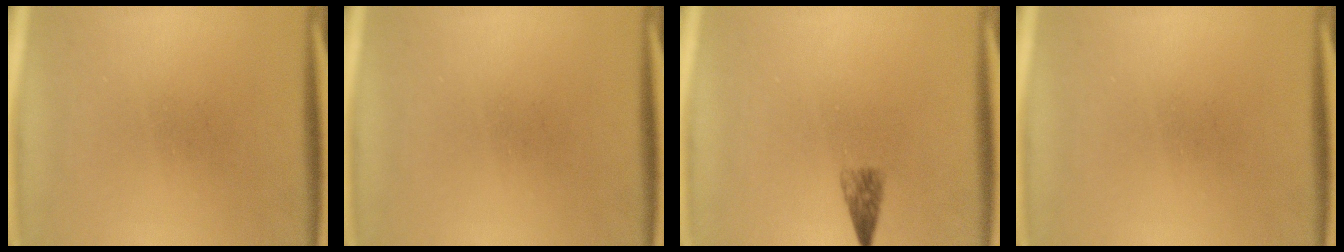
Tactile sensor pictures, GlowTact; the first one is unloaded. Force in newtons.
{"total": 0.0}
{"total": 2.0}
{"total": 0.0}